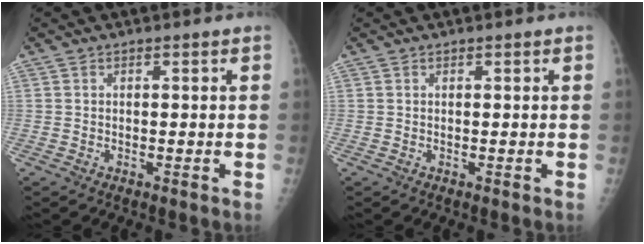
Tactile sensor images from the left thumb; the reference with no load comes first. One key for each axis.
{"total": 0.0}